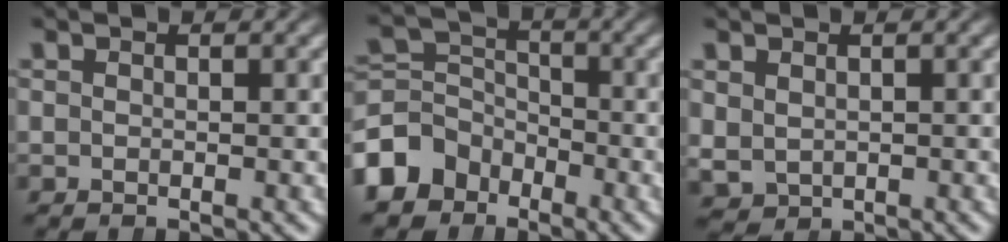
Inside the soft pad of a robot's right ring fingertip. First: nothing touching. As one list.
[{"total": 6.6, "force": [-2.5, 5.6, 2.4], "torque": [-0.056, -0.031, -0.037]}, {"total": 2.4, "force": [0.0, 2.3, 0.8], "torque": [-0.021, -0.022, 0.020]}]